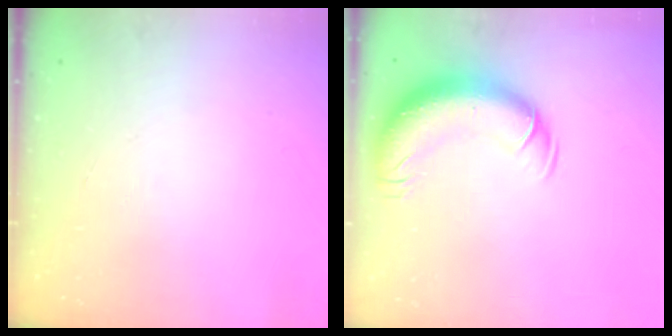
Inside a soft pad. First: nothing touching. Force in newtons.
{"total": 13.1, "press": 12.8, "slide": 3.1}